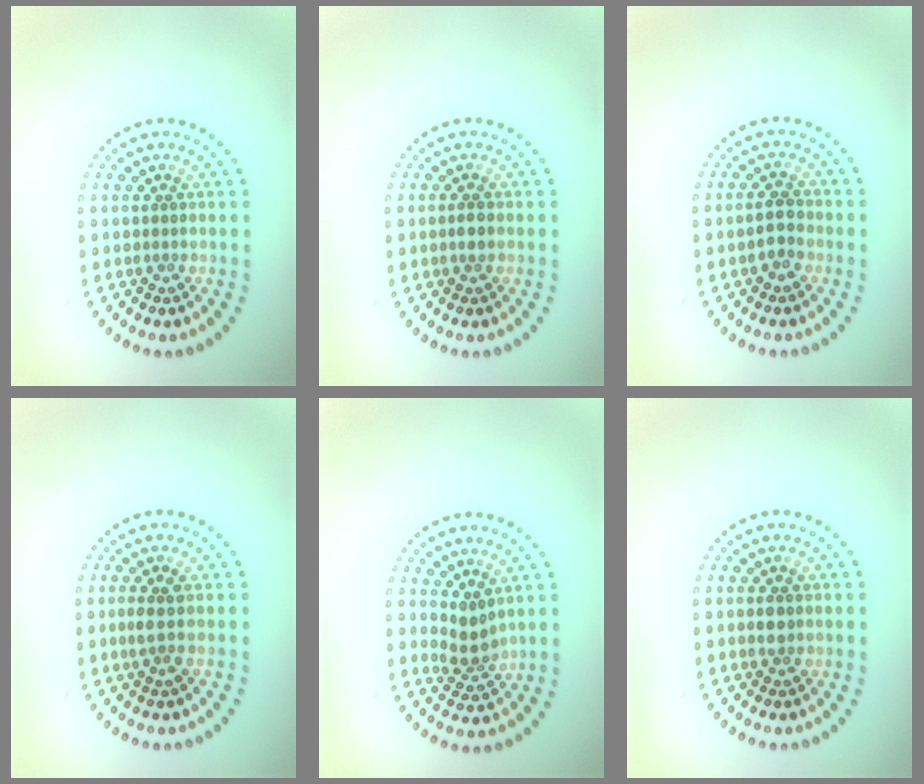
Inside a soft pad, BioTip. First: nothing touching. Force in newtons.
{"total": 1.1, "press": 1.0, "slide": 0.3}
{"total": 2.2, "press": 2.1, "slide": 0.5}
{"total": 1.5, "press": 1.3, "slide": 0.8}
{"total": 2.3, "press": 2.0, "slide": 1.1}
{"total": 1.2, "press": 1.2, "slide": 0.1}